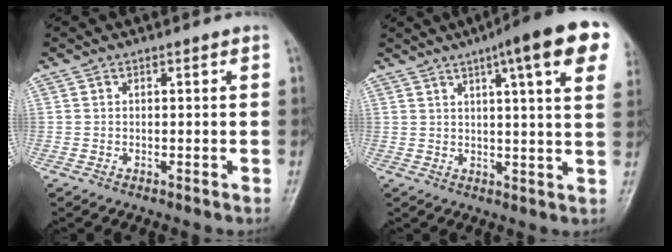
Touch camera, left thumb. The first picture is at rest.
{"total": 16.7, "force": [8.6, 2.8, 14.0], "torque": [-0.178, -0.004, 0.105]}